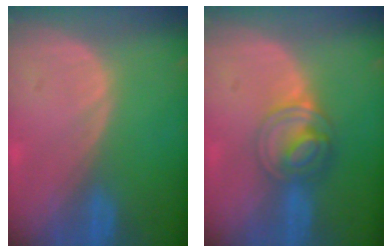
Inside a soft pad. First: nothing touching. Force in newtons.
{"total": 6.3, "press": 5.4, "slide": 3.2}